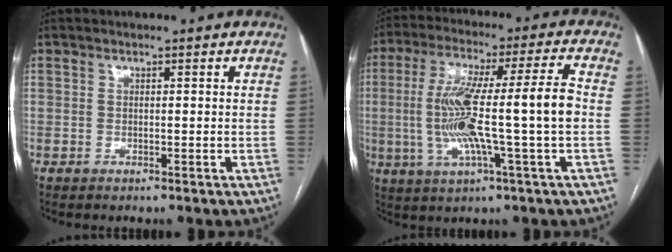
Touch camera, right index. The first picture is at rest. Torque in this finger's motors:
{"motor_torque": [1.54, -0.60, 0.49, 0.21]}